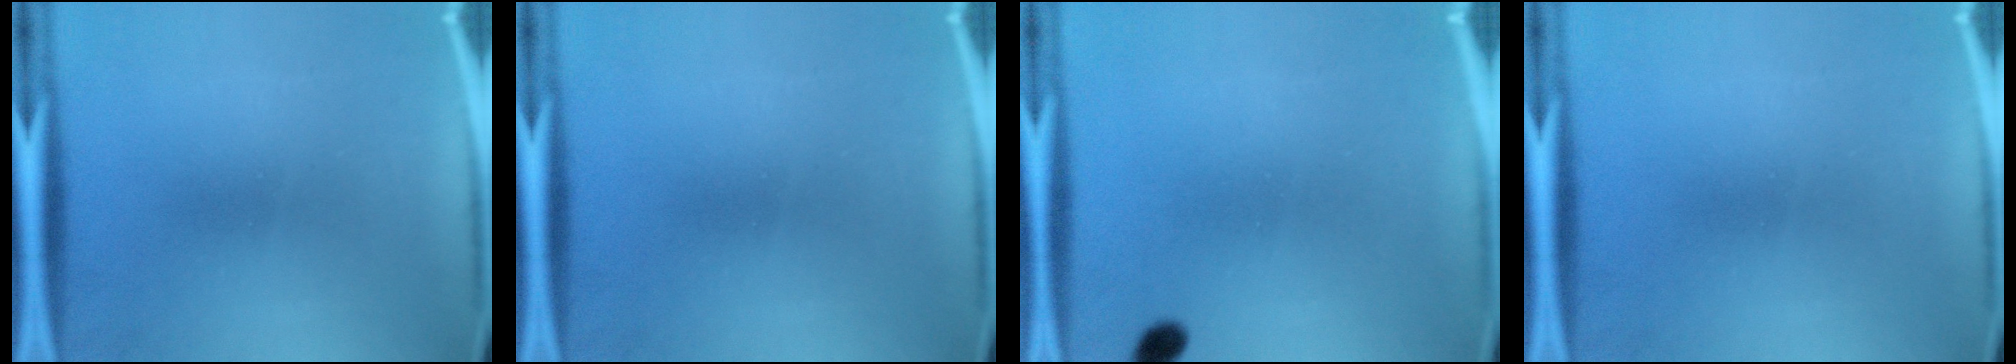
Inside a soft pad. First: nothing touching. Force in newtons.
{"total": 0.0}
{"total": 2.1}
{"total": 0.0}